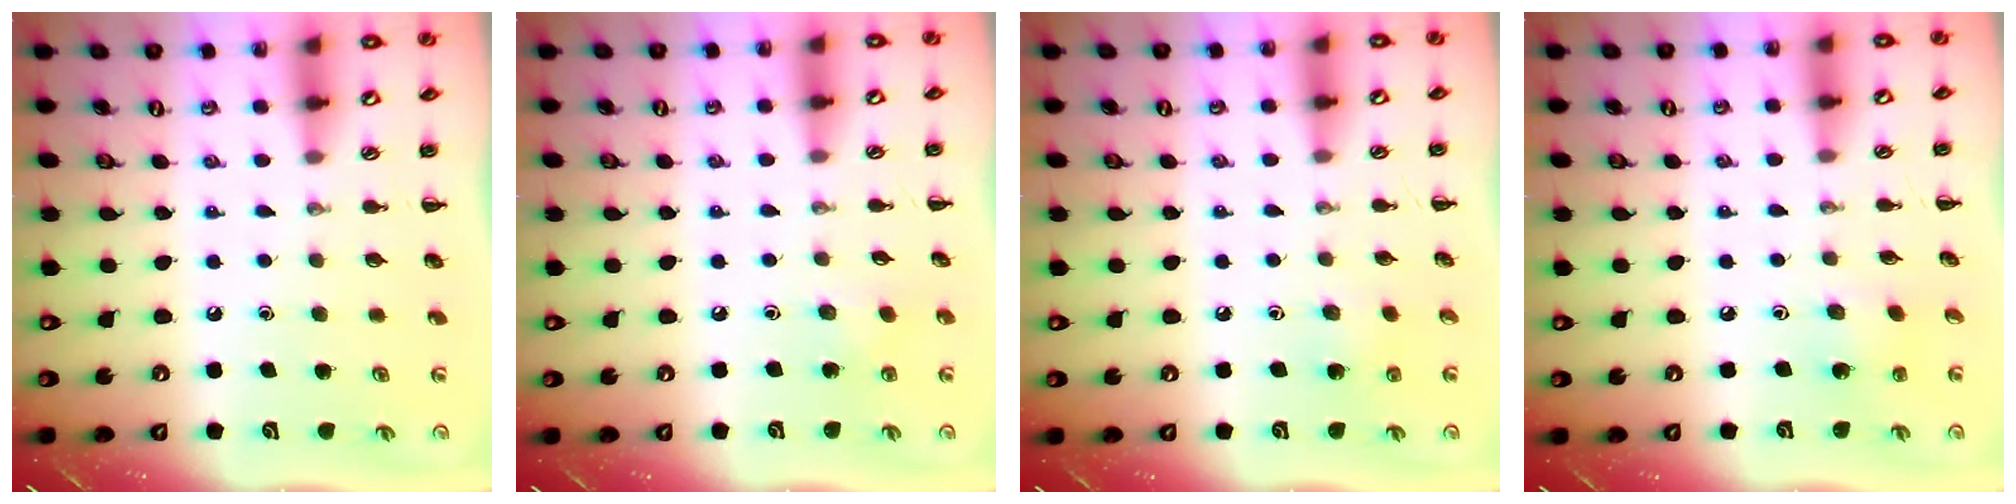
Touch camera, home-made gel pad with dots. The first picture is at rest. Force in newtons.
{"total": 3.4, "press": 3.2, "slide": 0.9}
{"total": 3.6, "press": 3.4, "slide": 1.1}
{"total": 1.7, "press": 1.5, "slide": 0.6}